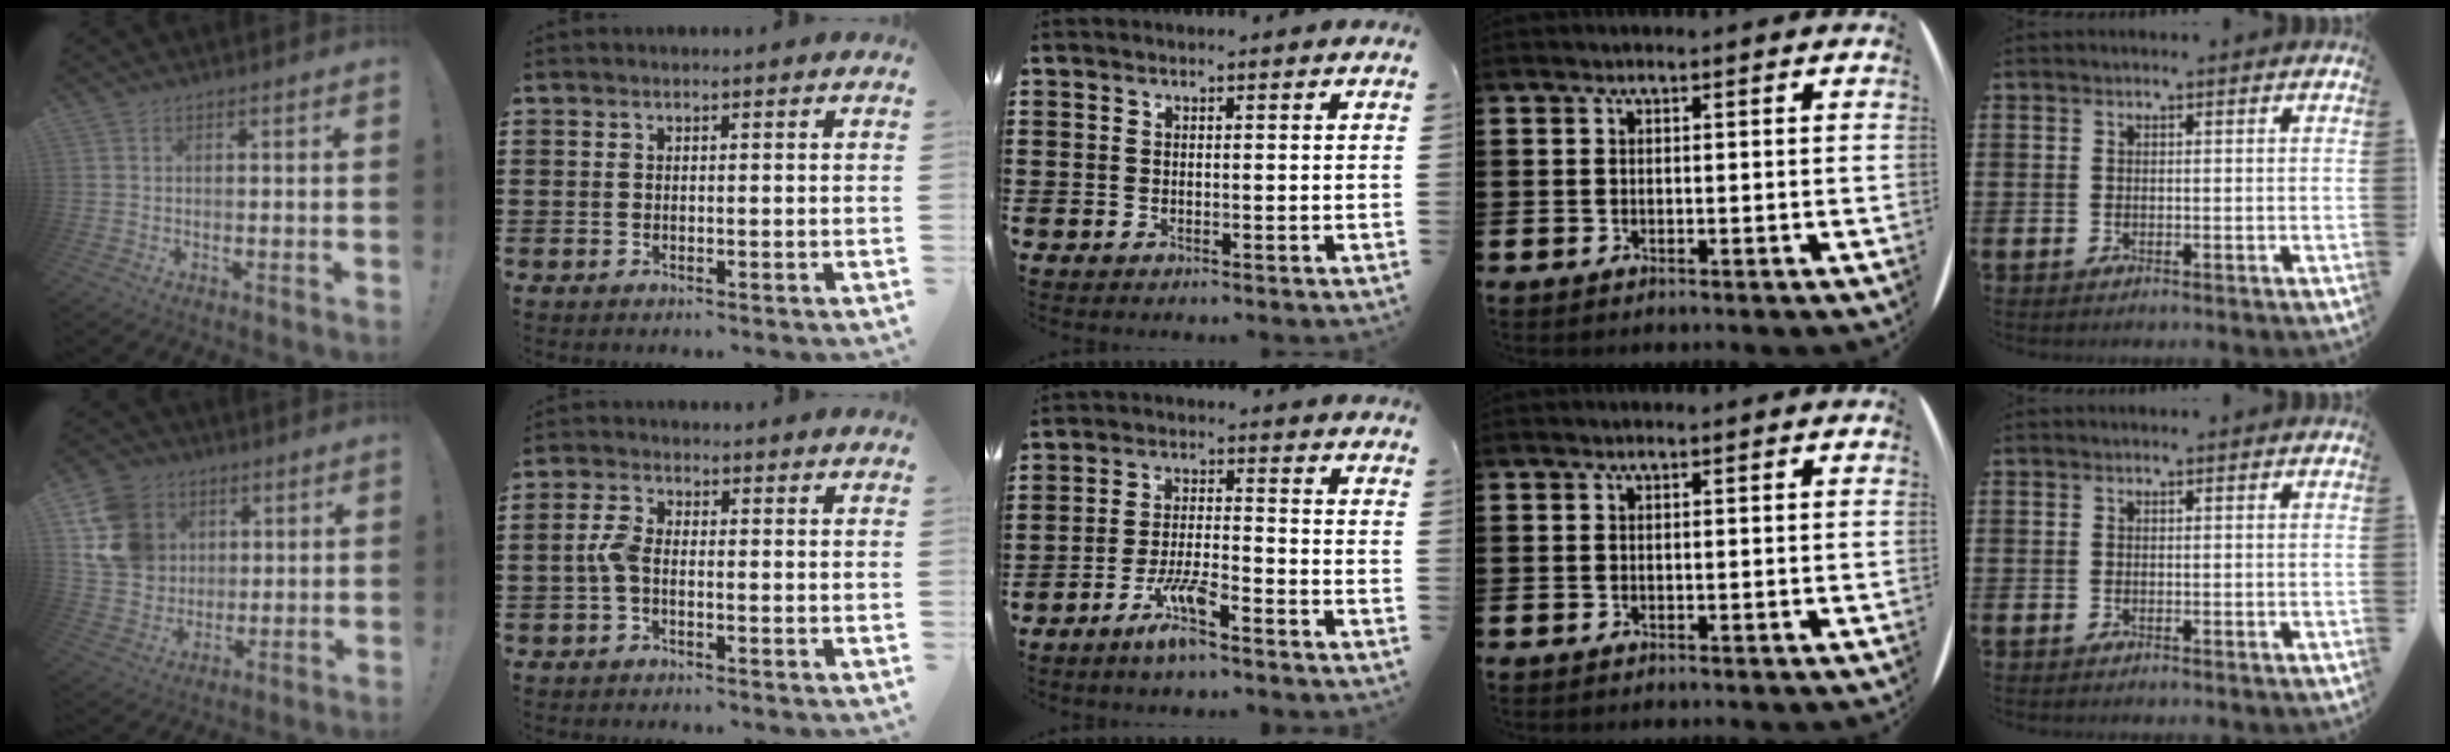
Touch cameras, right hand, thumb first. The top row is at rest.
{"thumb": {"total": 16.0, "force": [5.0, 13.6, 6.6], "torque": [-0.109, -0.014, 0.109]}, "index": {"total": 3.2, "force": [-0.8, 1.5, 2.8], "torque": [-0.073, -0.002, -0.022]}, "middle": {"total": 6.3, "force": [-4.4, 0.9, 4.5], "torque": [-0.092, -0.003, -0.082]}}